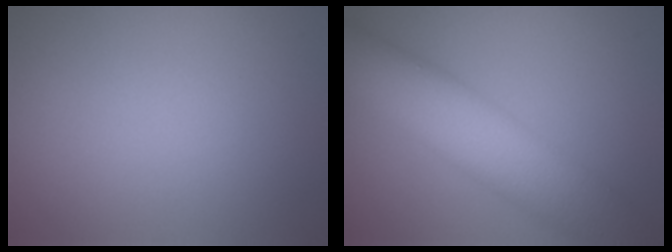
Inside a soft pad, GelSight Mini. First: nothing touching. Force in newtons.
{"total": 9.6, "press": 9.6, "slide": 0.3}